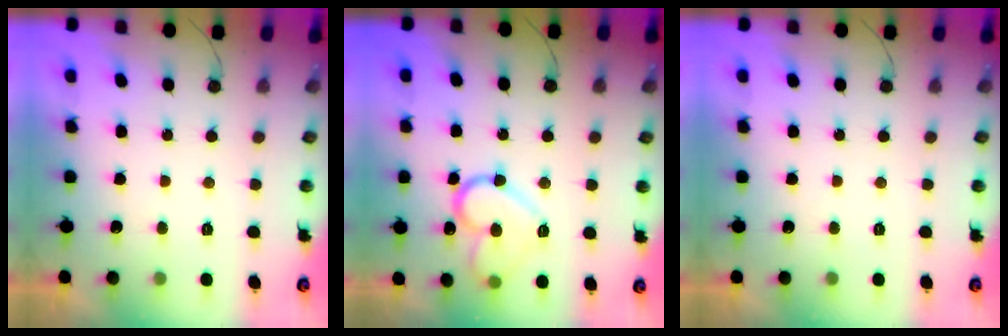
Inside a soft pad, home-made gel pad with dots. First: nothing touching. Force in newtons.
{"total": 14.1, "press": 14.1, "slide": 1.1}
{"total": 0.0}